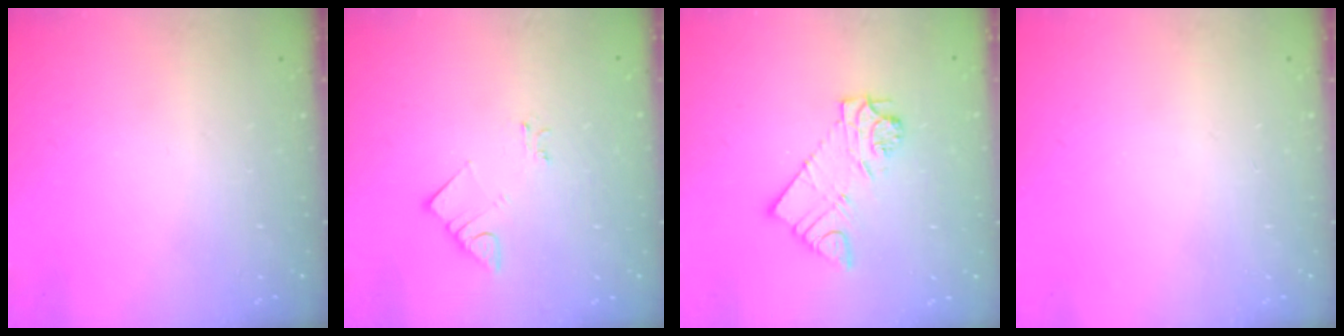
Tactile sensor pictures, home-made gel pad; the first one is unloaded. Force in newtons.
{"total": 3.3, "press": 3.3, "slide": 0.1}
{"total": 10.0, "press": 10.0, "slide": 0.9}
{"total": 0.0}